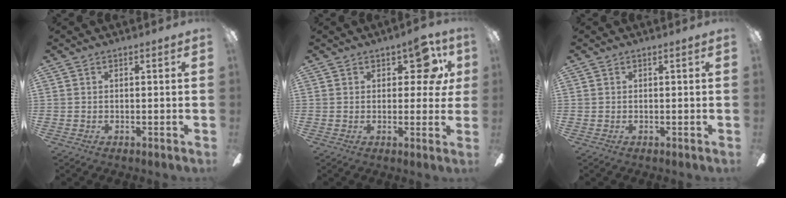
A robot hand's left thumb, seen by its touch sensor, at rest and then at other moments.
{"total": 8.3, "force": [3.7, 4.5, 5.9], "torque": [-0.062, -0.009, 0.060]}
{"total": 0.0}